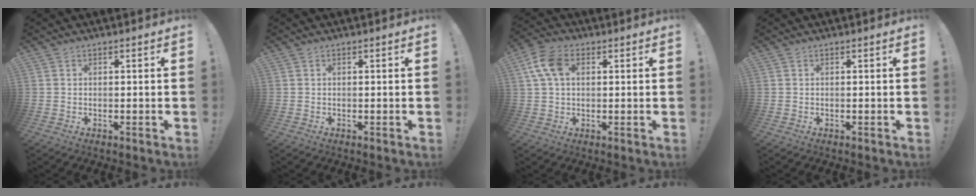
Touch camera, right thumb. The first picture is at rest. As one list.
[{"total": 0.0}, {"total": 9.9, "force": [2.8, 6.5, 6.9], "torque": [-0.139, 0.010, 0.057]}, {"total": 0.0}]